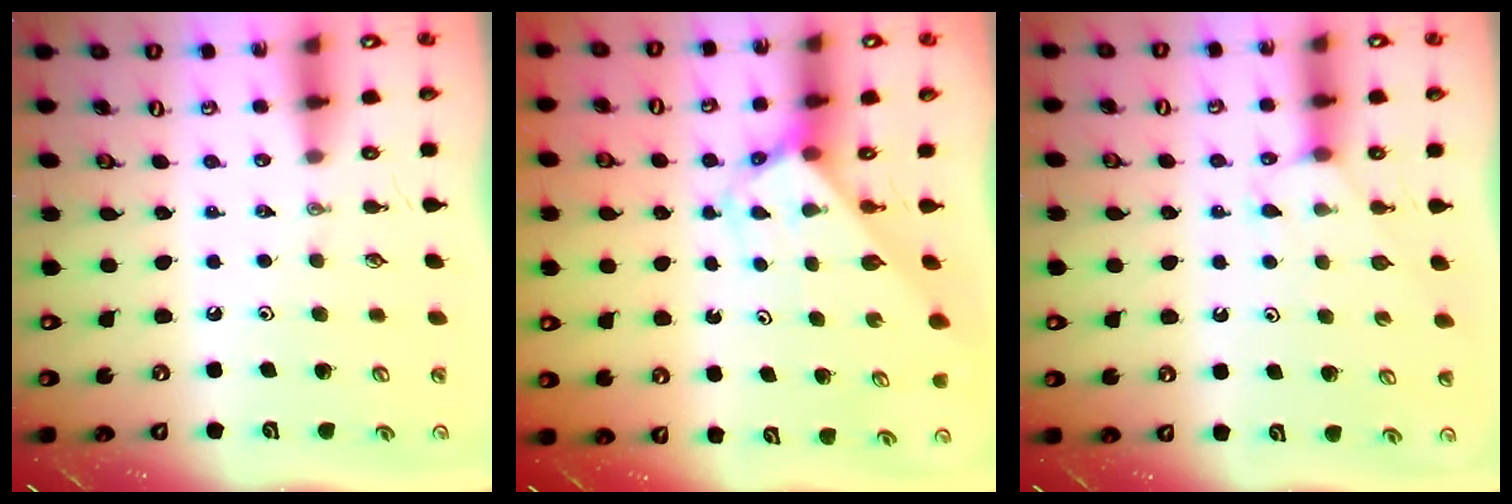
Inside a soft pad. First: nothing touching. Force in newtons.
{"total": 2.8, "press": 2.8, "slide": 0.1}
{"total": 5.9, "press": 5.9, "slide": 0.3}